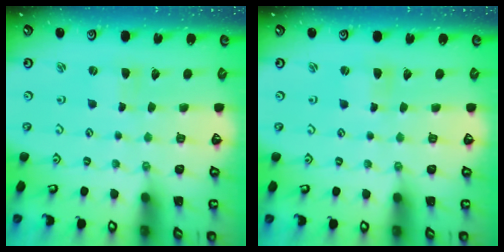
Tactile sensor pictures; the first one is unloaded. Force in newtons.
{"total": 0.5, "press": 0.5, "slide": 0.2}